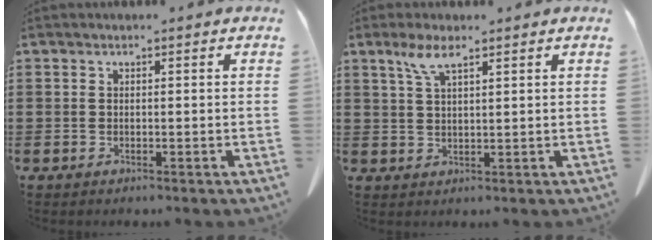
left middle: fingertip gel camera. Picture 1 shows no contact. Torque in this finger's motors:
{"motor_torque": [1.80, 0.33, 0.10, 0.08]}